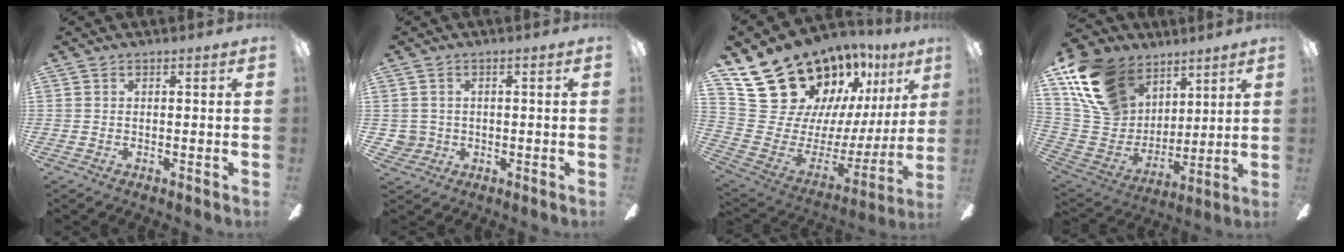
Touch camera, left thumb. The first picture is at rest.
{"total": 3.3, "force": [0.2, 3.3, 0.3], "torque": [-0.013, 0.010, 0.005]}
{"total": 22.6, "force": [18.1, 11.6, 7.0], "torque": [-0.121, -0.132, 0.356]}
{"total": 19.6, "force": [11.5, 13.3, 8.6], "torque": [-0.206, -0.043, 0.222]}